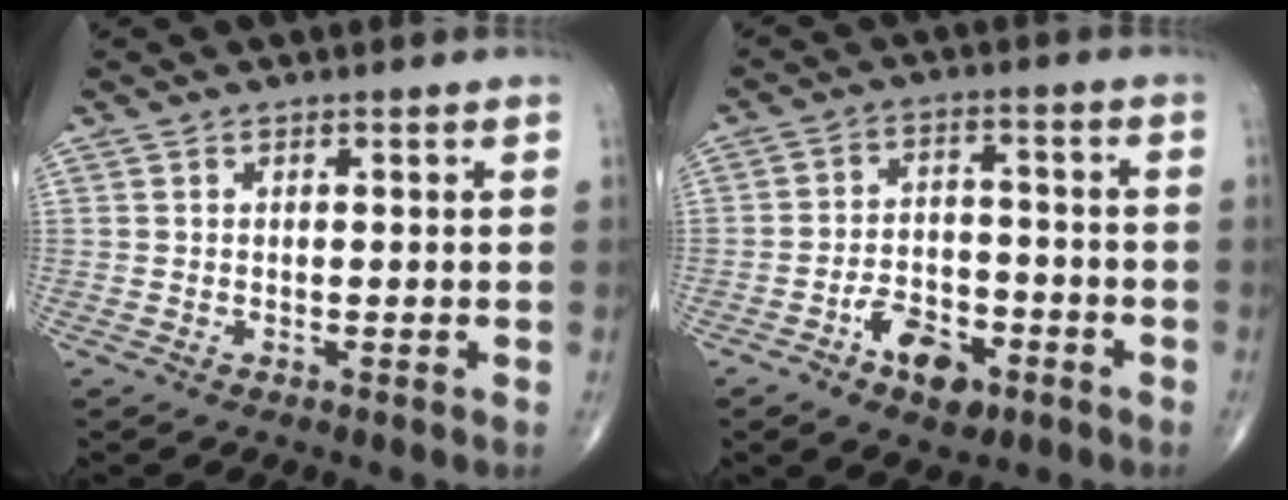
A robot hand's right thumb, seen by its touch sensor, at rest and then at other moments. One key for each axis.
{"total": 9.1, "fx": -4.8, "fy": 5.2, "fz": 5.7, "tx": -0.068, "ty": 0.033, "tz": -0.077}